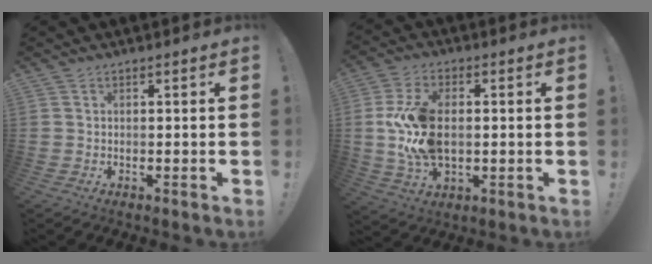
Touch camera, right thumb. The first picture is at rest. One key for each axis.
{"total": 15.1, "fx": 0.3, "fy": 9.5, "fz": 11.8, "tx": -0.225, "ty": 0.001, "tz": 0.007}